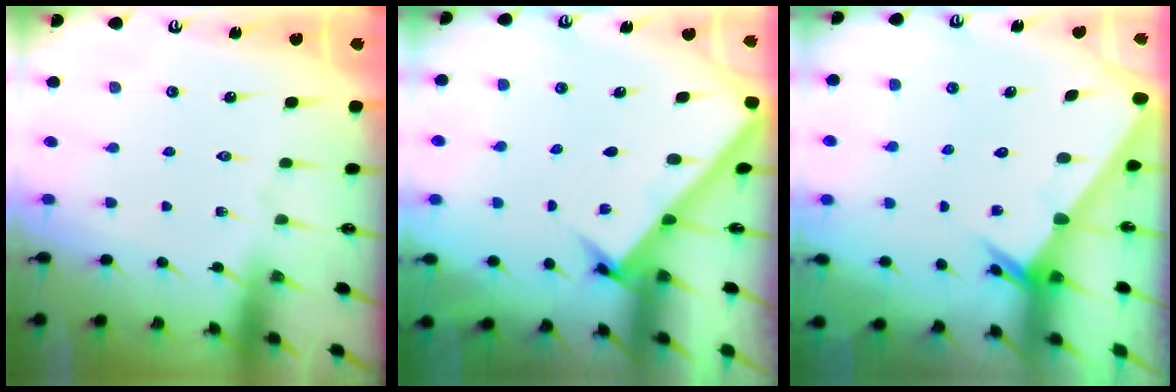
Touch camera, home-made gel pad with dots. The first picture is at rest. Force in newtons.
{"total": 2.9, "press": 2.9, "slide": 0.4}
{"total": 2.5, "press": 2.5, "slide": 0.1}